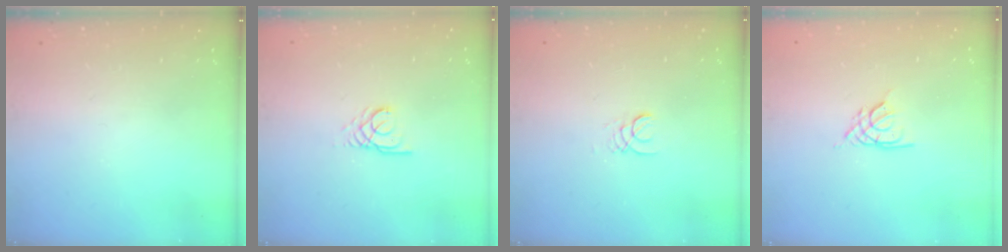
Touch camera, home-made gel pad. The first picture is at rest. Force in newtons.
{"total": 2.2, "press": 2.2, "slide": 0.2}
{"total": 1.3, "press": 1.3, "slide": 0.1}
{"total": 2.6, "press": 2.6, "slide": 0.6}